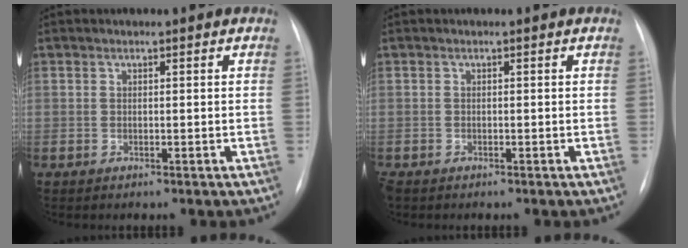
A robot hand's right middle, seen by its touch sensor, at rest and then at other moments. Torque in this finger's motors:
{"motor_torque": [0.20, -0.22, 0.00, 0.00]}